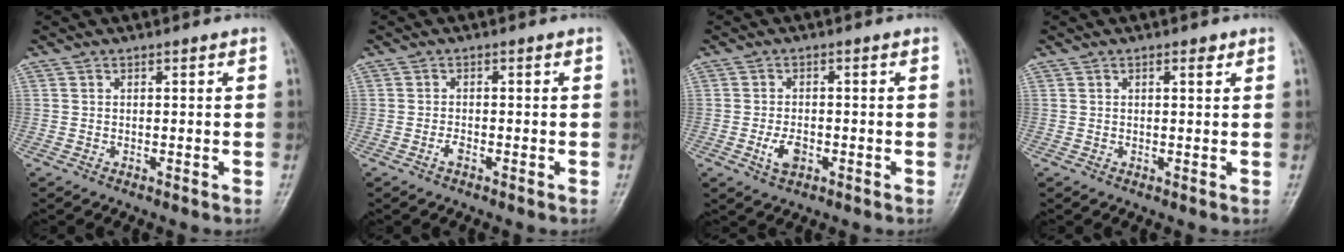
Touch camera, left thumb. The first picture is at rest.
{"total": 1.3, "force": [-0.8, 0.5, 0.9], "torque": [-0.019, 0.002, -0.017]}
{"total": 3.8, "force": [-1.3, 2.3, 2.8], "torque": [-0.050, 0.002, -0.022]}
{"total": 1.4, "force": [0.8, 0.5, 1.1], "torque": [-0.011, 0.000, 0.009]}